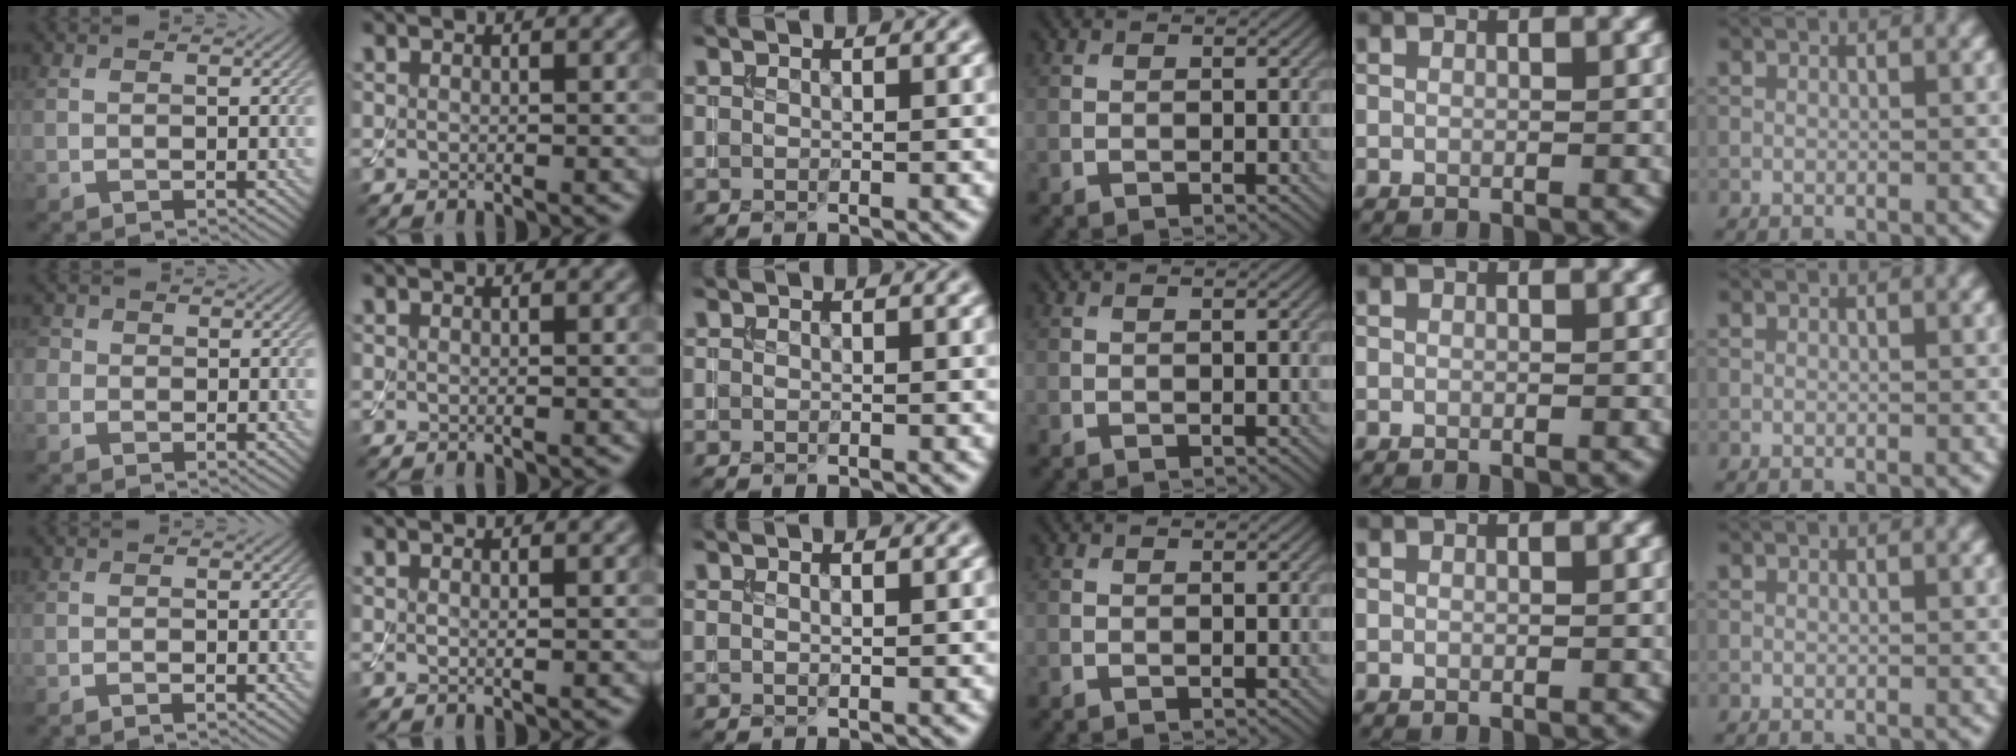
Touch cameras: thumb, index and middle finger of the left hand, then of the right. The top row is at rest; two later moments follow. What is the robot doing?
{"motion": "assemble", "object": "toy tower of hanoi"}